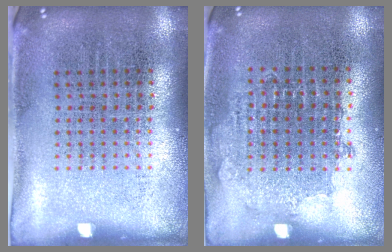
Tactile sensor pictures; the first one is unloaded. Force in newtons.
{"total": 0.8, "press": 0.8, "slide": 0.3}